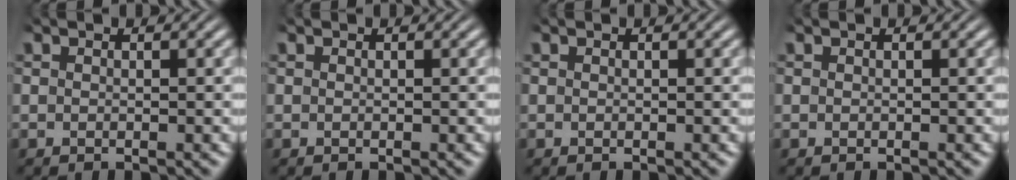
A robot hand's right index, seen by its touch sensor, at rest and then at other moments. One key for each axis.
{"total": 0.0}
{"total": 0.0}
{"total": 0.0}